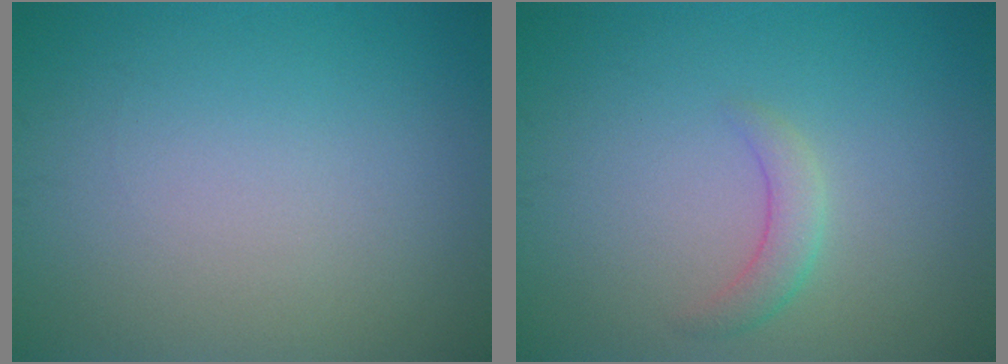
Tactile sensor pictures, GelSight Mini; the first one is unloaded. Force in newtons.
{"total": 1.8, "press": 1.8, "slide": 0.2}